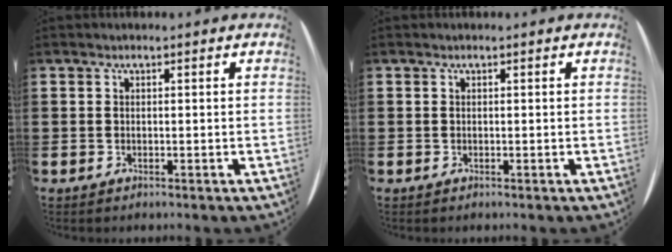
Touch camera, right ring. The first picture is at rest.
{"total": 0.0}